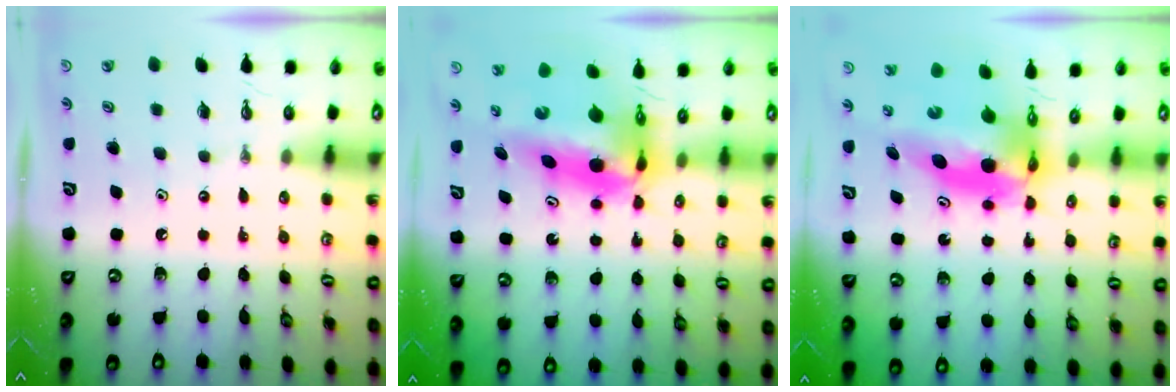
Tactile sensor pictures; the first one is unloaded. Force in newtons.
{"total": 9.7, "press": 8.3, "slide": 4.9}
{"total": 8.9, "press": 8.9, "slide": 1.0}